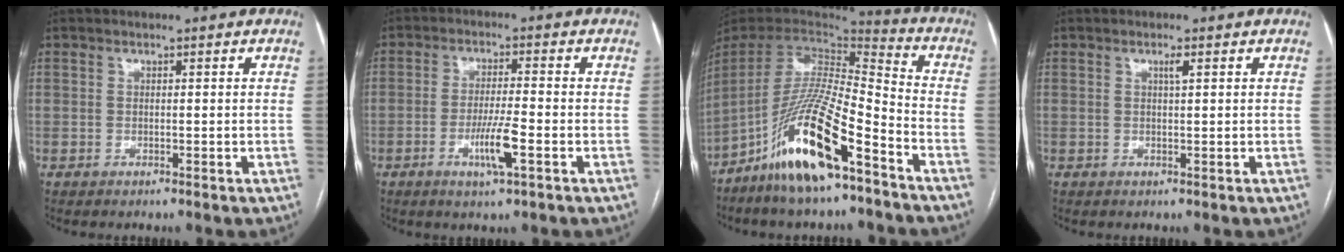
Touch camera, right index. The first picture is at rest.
{"total": 5.7, "force": [-2.3, 0.2, 5.2], "torque": [-0.100, -0.009, -0.041]}
{"total": 18.5, "force": [-11.4, 2.8, 14.4], "torque": [-0.305, -0.026, -0.211]}
{"total": 1.1, "force": [0.6, 0.0, 0.9], "torque": [-0.017, 0.000, 0.010]}